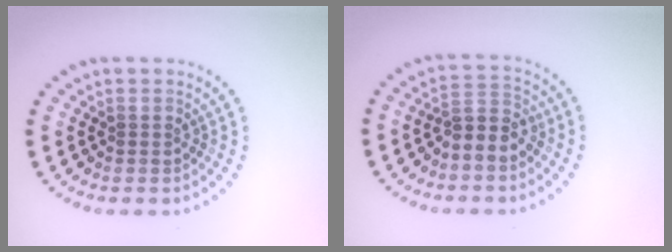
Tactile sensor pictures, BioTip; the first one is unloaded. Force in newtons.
{"total": 2.9, "press": 2.7, "slide": 1.2}